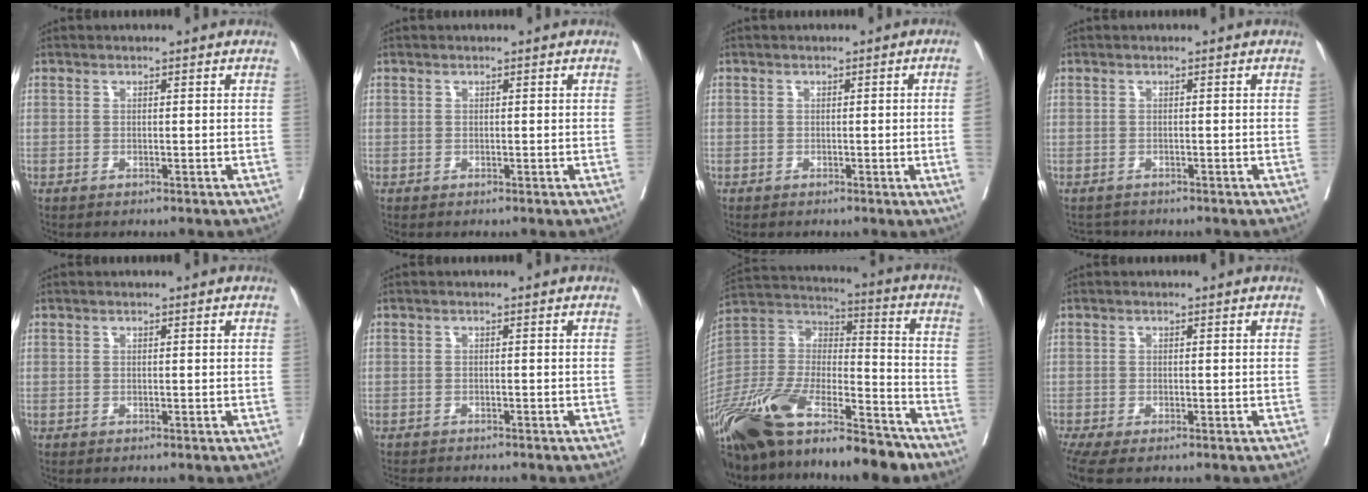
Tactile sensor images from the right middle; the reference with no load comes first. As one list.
[{"total": 0.0}, {"total": 2.2, "force": [-0.3, -0.7, 2.1], "torque": [-0.026, -0.004, -0.003]}, {"total": 1.4, "force": [-1.3, 0.4, -0.3], "torque": [-0.003, -0.007, -0.021]}, {"total": 0.0}, {"total": 4.7, "force": [-4.3, 0.9, 1.6], "torque": [-0.027, -0.011, -0.062]}, {"total": 27.8, "force": [-20.9, 7.7, 16.7], "torque": [-0.333, -0.023, -0.367]}, {"total": 4.7, "force": [-3.3, 1.4, 3.0], "torque": [-0.066, -0.012, -0.059]}]